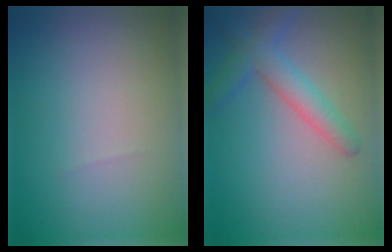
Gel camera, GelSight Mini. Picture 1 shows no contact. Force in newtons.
{"total": 2.2, "press": 2.2, "slide": 0.2}